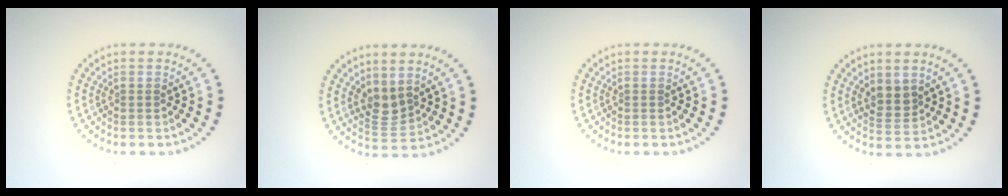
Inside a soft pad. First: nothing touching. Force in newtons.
{"total": 2.2, "press": 1.8, "slide": 1.4}
{"total": 0.0}
{"total": 2.2, "press": 1.9, "slide": 1.1}